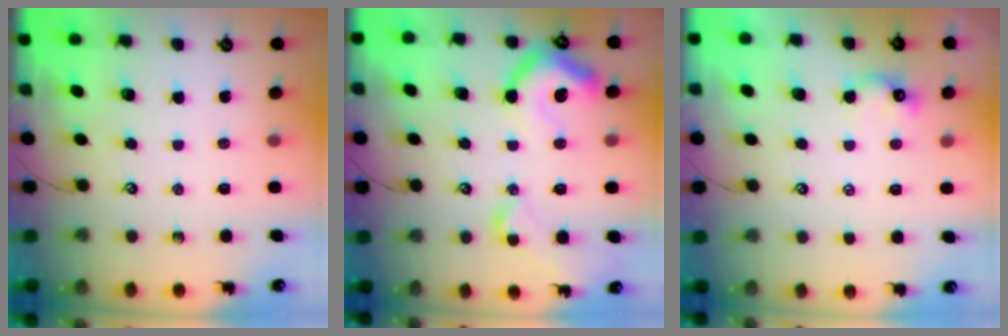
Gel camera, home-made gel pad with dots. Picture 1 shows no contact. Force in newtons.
{"total": 15.6, "press": 15.5, "slide": 1.8}
{"total": 1.7, "press": 1.6, "slide": 0.7}